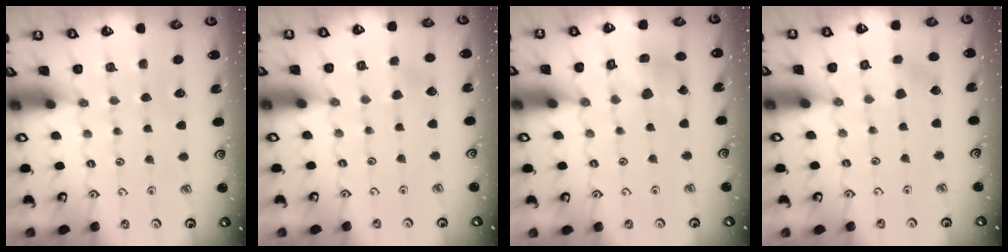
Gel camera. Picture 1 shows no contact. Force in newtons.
{"total": 2.4, "press": 2.4, "slide": 0.3}
{"total": 9.7, "press": 9.6, "slide": 1.1}
{"total": 3.2, "press": 3.2, "slide": 0.4}